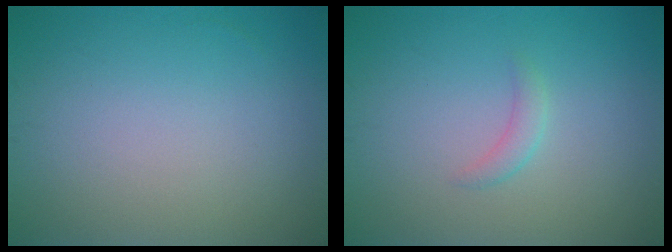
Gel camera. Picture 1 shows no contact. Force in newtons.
{"total": 1.2, "press": 1.1, "slide": 0.0}